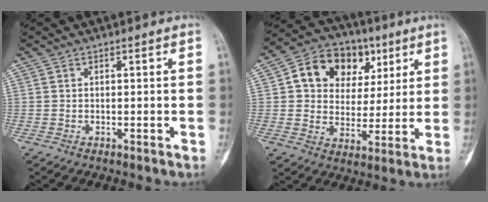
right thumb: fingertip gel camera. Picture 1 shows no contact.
{"total": 15.2, "force": [5.5, 11.8, 7.8], "torque": [-0.079, 0.007, 0.089]}